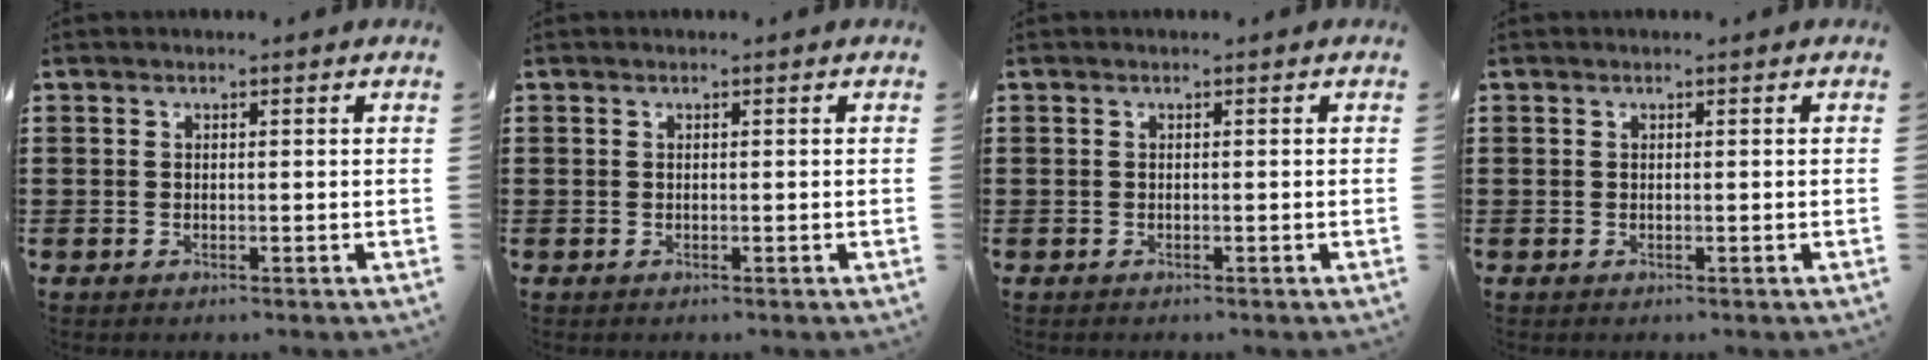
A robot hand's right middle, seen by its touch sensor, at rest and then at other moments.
{"total": 0.0}
{"total": 0.0}
{"total": 0.0}